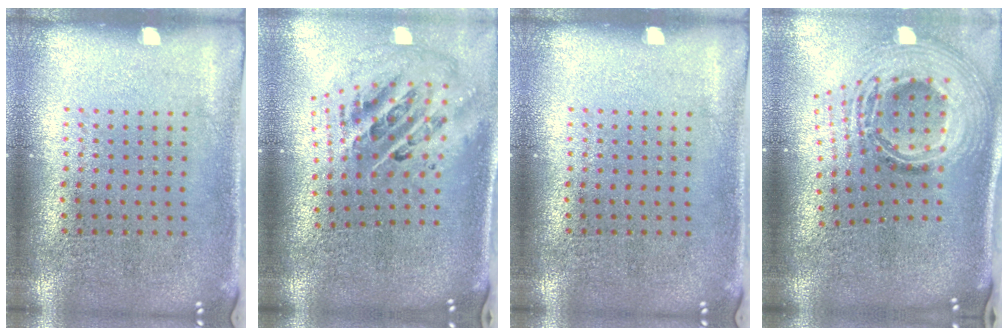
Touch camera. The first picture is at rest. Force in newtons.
{"total": 2.9, "press": 1.9, "slide": 2.1}
{"total": 0.0}
{"total": 2.8, "press": 1.9, "slide": 2.1}